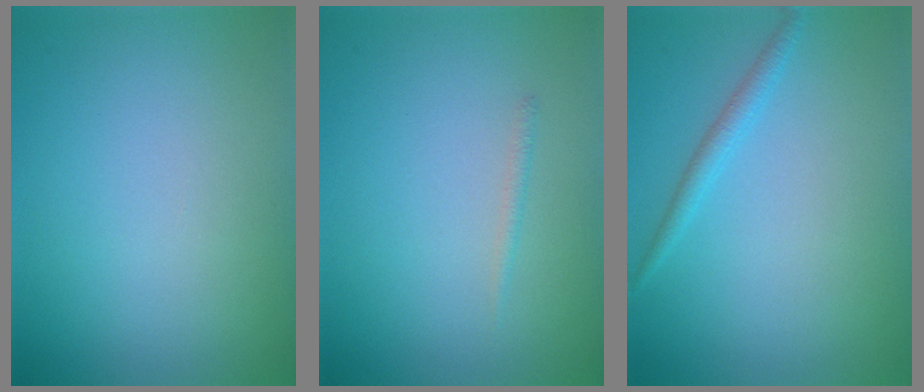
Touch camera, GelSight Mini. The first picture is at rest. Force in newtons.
{"total": 0.6, "press": 0.6, "slide": 0.1}
{"total": 1.5, "press": 1.5, "slide": 0.1}